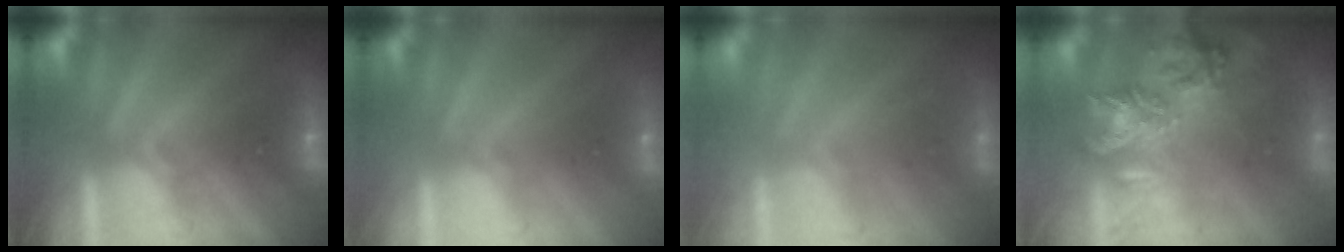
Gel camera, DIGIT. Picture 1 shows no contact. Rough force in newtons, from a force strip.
{"total": 2.8}
{"total": 2.1}
{"total": 8.5}